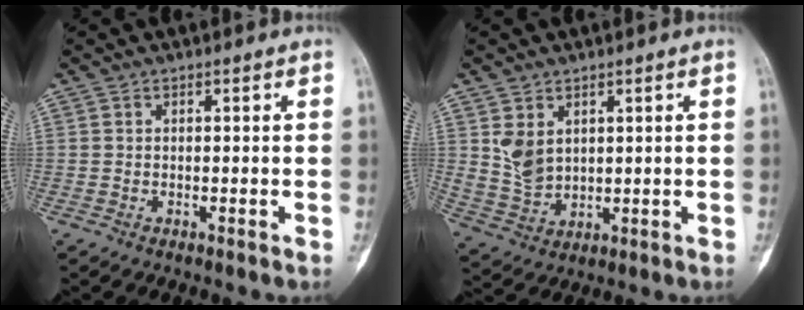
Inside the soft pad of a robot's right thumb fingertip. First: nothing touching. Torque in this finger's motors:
{"motor_torque": [1.14, 1.16, 0.31, -0.12, 0.19]}